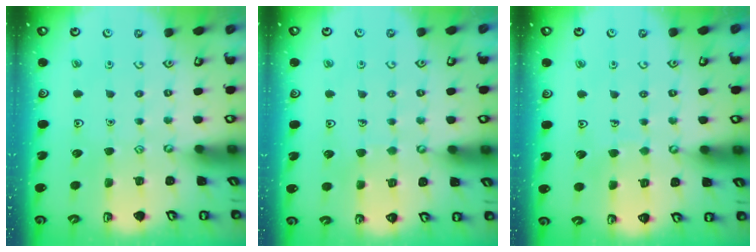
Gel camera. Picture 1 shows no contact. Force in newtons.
{"total": 4.3, "press": 4.3, "slide": 0.3}
{"total": 2.3, "press": 2.3, "slide": 0.1}